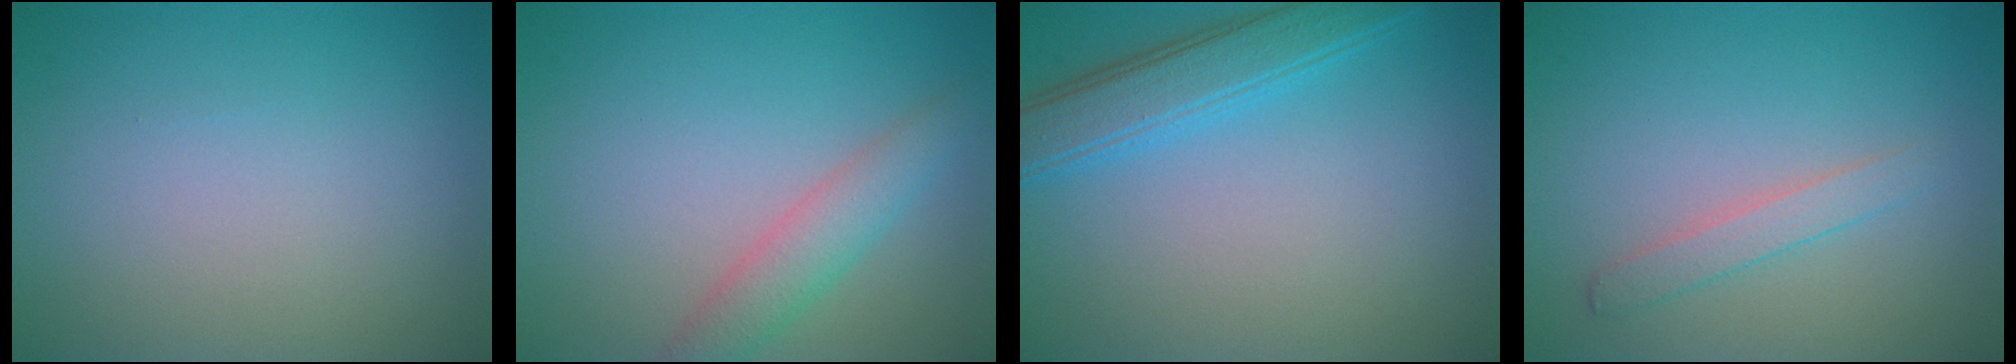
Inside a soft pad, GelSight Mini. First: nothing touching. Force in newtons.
{"total": 2.9, "press": 2.9, "slide": 0.1}
{"total": 4.0, "press": 4.0, "slide": 0.1}
{"total": 1.7, "press": 1.7, "slide": 0.1}